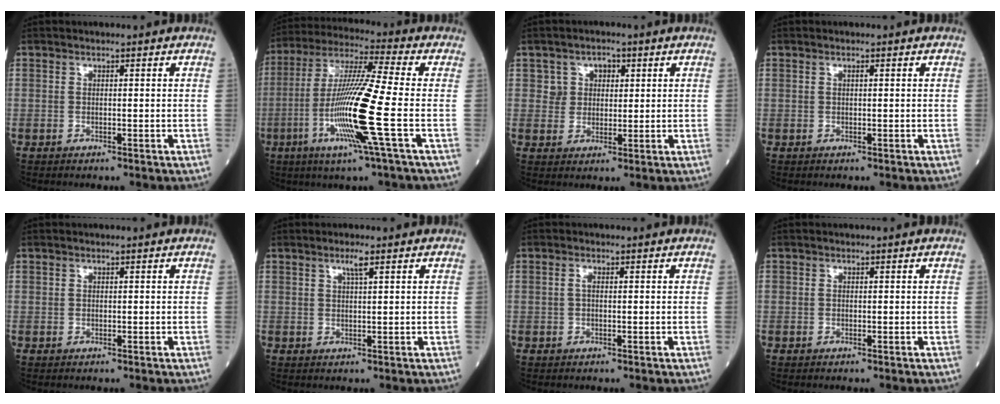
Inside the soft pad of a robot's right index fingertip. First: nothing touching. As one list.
[{"total": 15.4, "force": [-4.1, -1.2, 14.8], "torque": [-0.294, -0.016, -0.090]}, {"total": 3.9, "force": [1.5, 3.4, 1.1], "torque": [-0.010, 0.008, 0.023]}, {"total": 0.5, "force": [0.2, 0.1, 0.5], "torque": [-0.011, -0.001, 0.004]}, {"total": 0.0}, {"total": 1.9, "force": [1.1, 0.0, 1.5], "torque": [-0.030, 0.000, 0.020]}, {"total": 0.8, "force": [0.1, 0.3, 0.8], "torque": [-0.017, 0.002, 0.000]}, {"total": 0.0}]